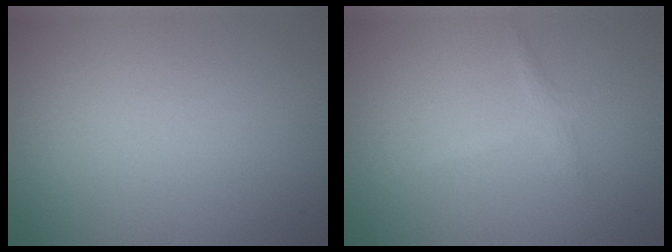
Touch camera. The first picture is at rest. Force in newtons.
{"total": 1.3, "press": 1.3, "slide": 0.1}